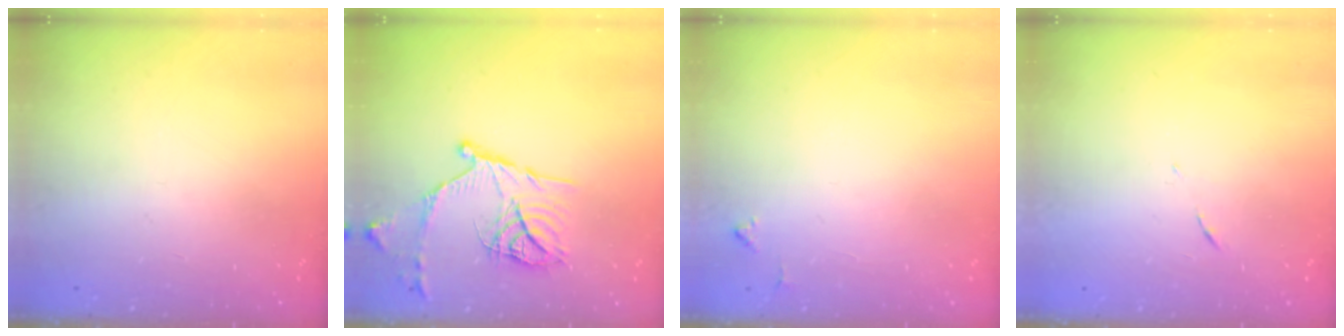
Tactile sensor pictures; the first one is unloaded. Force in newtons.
{"total": 16.5, "press": 16.5, "slide": 1.6}
{"total": 4.1, "press": 4.0, "slide": 0.6}
{"total": 5.0, "press": 5.0, "slide": 0.3}